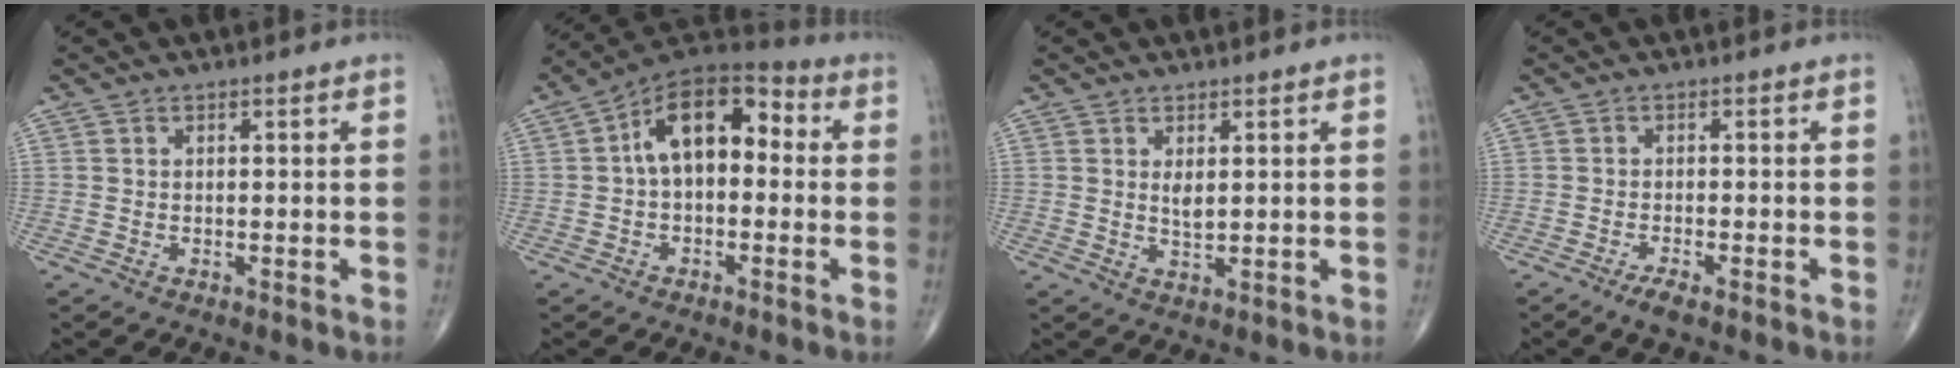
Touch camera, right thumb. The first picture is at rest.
{"total": 13.6, "force": [1.2, 8.0, 11.0], "torque": [-0.148, 0.047, 0.003]}
{"total": 2.4, "force": [0.8, 0.9, 2.0], "torque": [-0.035, -0.011, 0.018]}
{"total": 2.6, "force": [-1.7, 0.5, 1.8], "torque": [-0.040, 0.000, -0.034]}